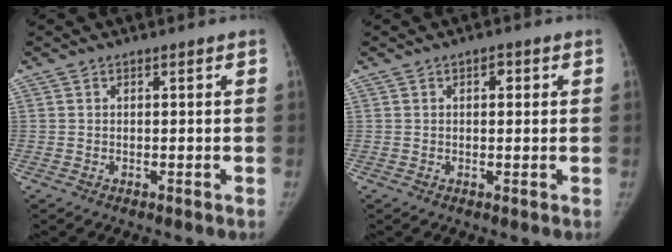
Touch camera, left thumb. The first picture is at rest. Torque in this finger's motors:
{"motor_torque": [-0.19, 0.04, -0.41, 0.28, 0.04]}